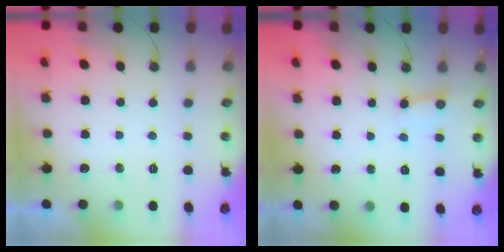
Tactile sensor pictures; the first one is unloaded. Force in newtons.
{"total": 2.6, "press": 2.6, "slide": 0.3}